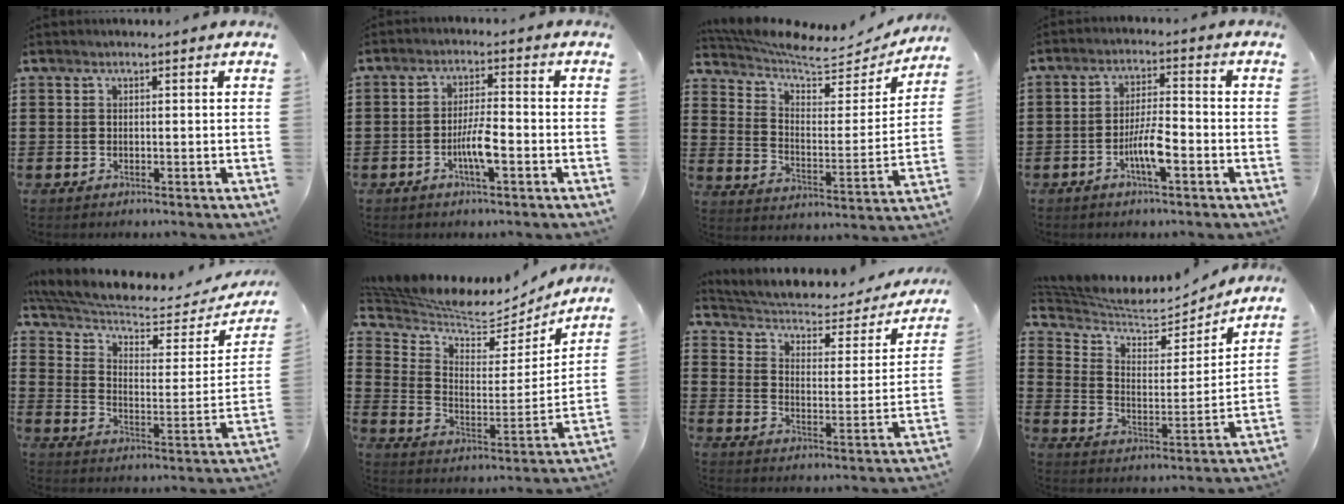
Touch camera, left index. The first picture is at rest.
{"total": 4.9, "force": [-1.9, 1.0, 4.5], "torque": [-0.089, 0.002, -0.039]}
{"total": 6.0, "force": [5.5, 1.5, 1.9], "torque": [-0.069, -0.040, 0.090]}
{"total": 5.8, "force": [-2.6, 1.4, 5.0], "torque": [-0.103, 0.000, -0.051]}
{"total": 6.2, "force": [4.9, 1.8, 3.3], "torque": [-0.089, -0.035, 0.081]}
{"total": 6.2, "force": [6.0, 1.0, 1.2], "torque": [-0.060, -0.050, 0.100]}
{"total": 3.4, "force": [2.6, 1.4, 1.7], "torque": [-0.050, -0.023, 0.036]}
{"total": 6.2, "force": [5.8, 1.3, 1.7], "torque": [-0.066, -0.044, 0.096]}